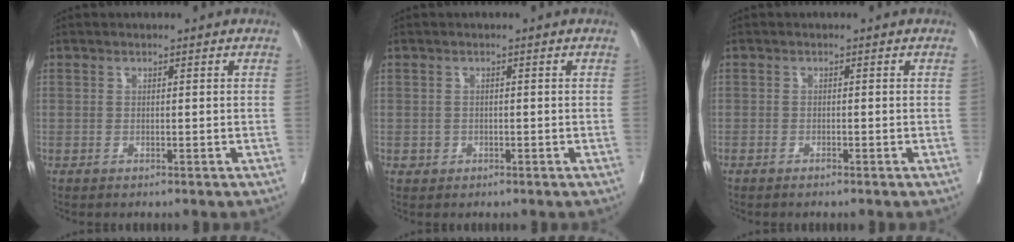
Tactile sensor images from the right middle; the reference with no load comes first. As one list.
[{"total": 1.0, "force": [-0.4, 0.9, 0.2], "torque": [0.001, 0.004, -0.005]}, {"total": 0.7, "force": [-0.6, 0.1, 0.3], "torque": [-0.011, -0.001, -0.011]}]